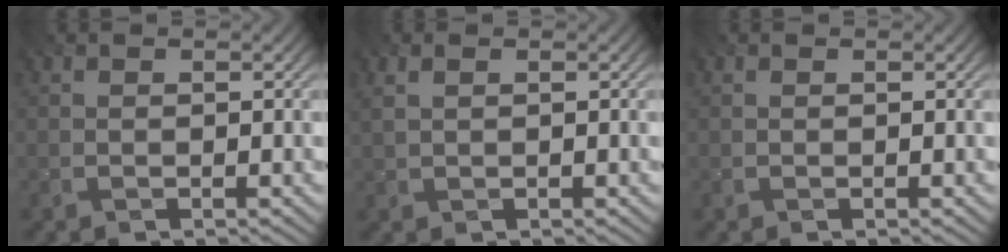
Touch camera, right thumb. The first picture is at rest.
{"total": 1.1, "force": [0.4, 0.5, 0.9], "torque": [-0.021, 0.002, 0.003]}
{"total": 0.0}